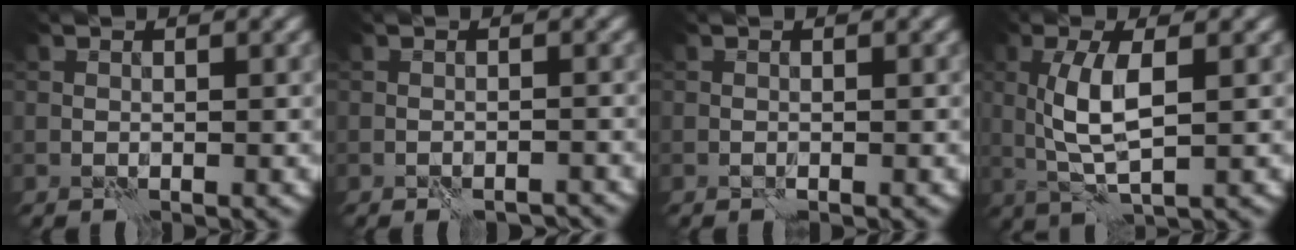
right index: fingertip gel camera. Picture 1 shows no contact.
{"total": 2.4, "force": [-2.2, 0.4, 0.7], "torque": [-0.012, 0.009, -0.028]}
{"total": 0.0}
{"total": 4.8, "force": [0.6, 1.6, 4.5], "torque": [-0.098, 0.004, 0.015]}